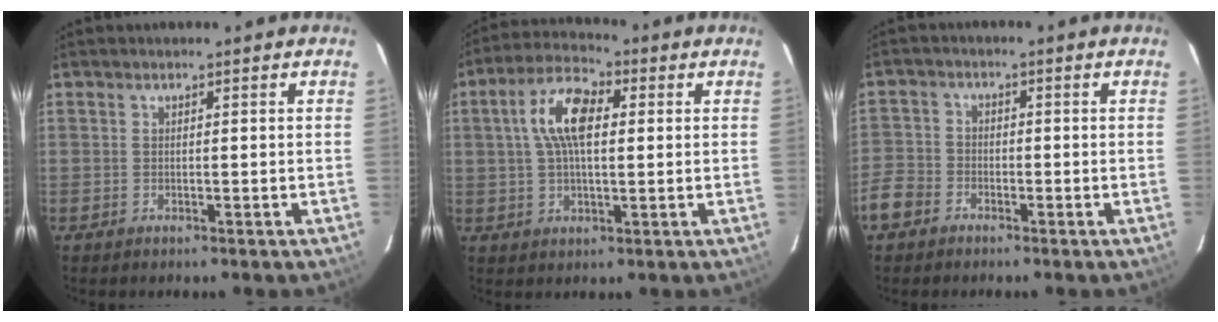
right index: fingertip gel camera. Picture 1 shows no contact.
{"total": 10.0, "force": [1.9, 4.5, 8.7], "torque": [-0.168, 0.024, 0.031]}
{"total": 6.6, "force": [-3.8, 5.1, 1.7], "torque": [-0.043, 0.019, -0.079]}